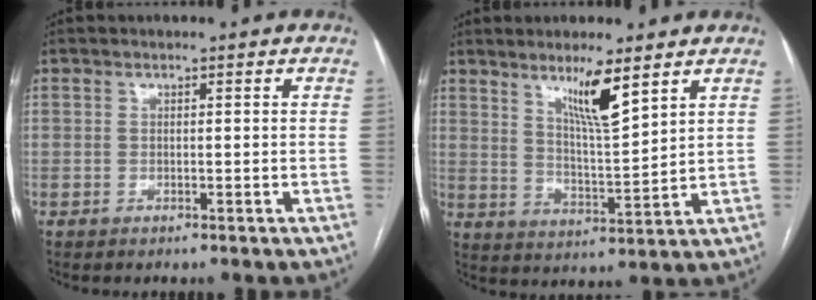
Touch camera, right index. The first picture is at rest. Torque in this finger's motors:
{"motor_torque": [0.29, 0.28, 0.26, 0.08]}